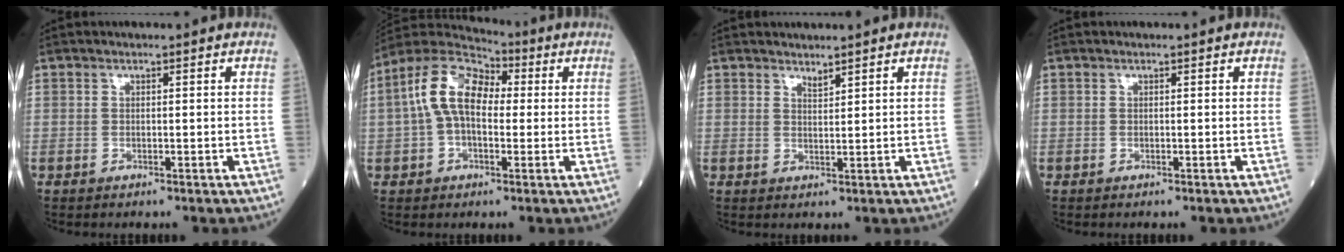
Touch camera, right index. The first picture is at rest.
{"total": 11.0, "force": [1.3, 6.1, 9.1], "torque": [-0.199, 0.049, 0.018]}
{"total": 1.3, "force": [1.2, 0.0, 0.3], "torque": [-0.007, -0.009, 0.024]}
{"total": 0.0}